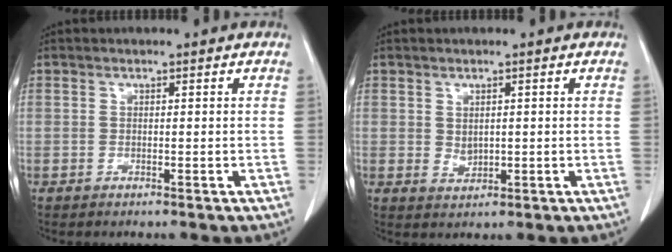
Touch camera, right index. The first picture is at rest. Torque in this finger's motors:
{"motor_torque": [0.08, -0.02, 0.05, 0.01]}